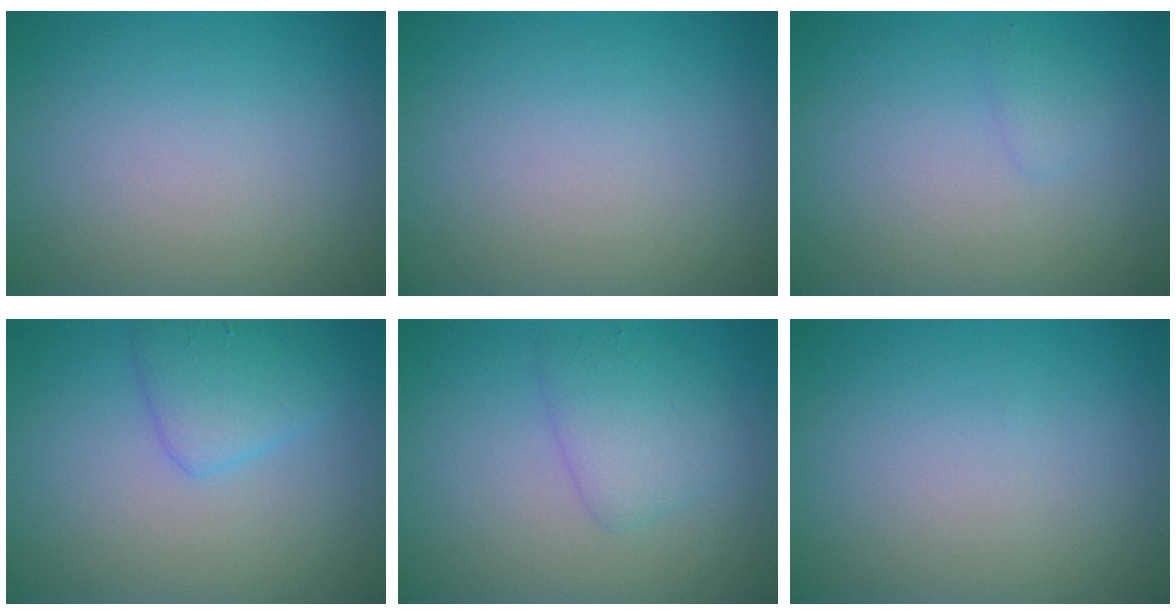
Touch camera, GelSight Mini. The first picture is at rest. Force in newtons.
{"total": 0.0}
{"total": 0.8, "press": 0.8, "slide": 0.0}
{"total": 2.9, "press": 2.9, "slide": 0.1}
{"total": 2.6, "press": 2.6, "slide": 0.1}
{"total": 0.0}